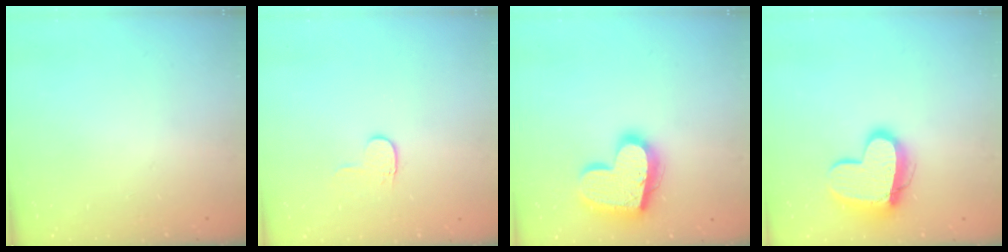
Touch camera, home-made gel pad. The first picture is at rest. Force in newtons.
{"total": 3.9, "press": 3.9, "slide": 0.5}
{"total": 19.0, "press": 18.9, "slide": 1.6}
{"total": 14.7, "press": 14.7, "slide": 1.3}